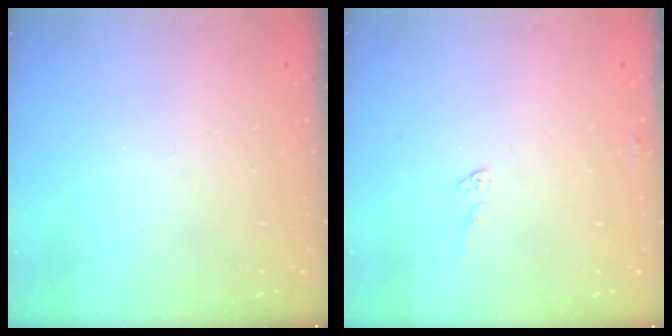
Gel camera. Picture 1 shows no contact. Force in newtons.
{"total": 4.8, "press": 4.7, "slide": 0.3}